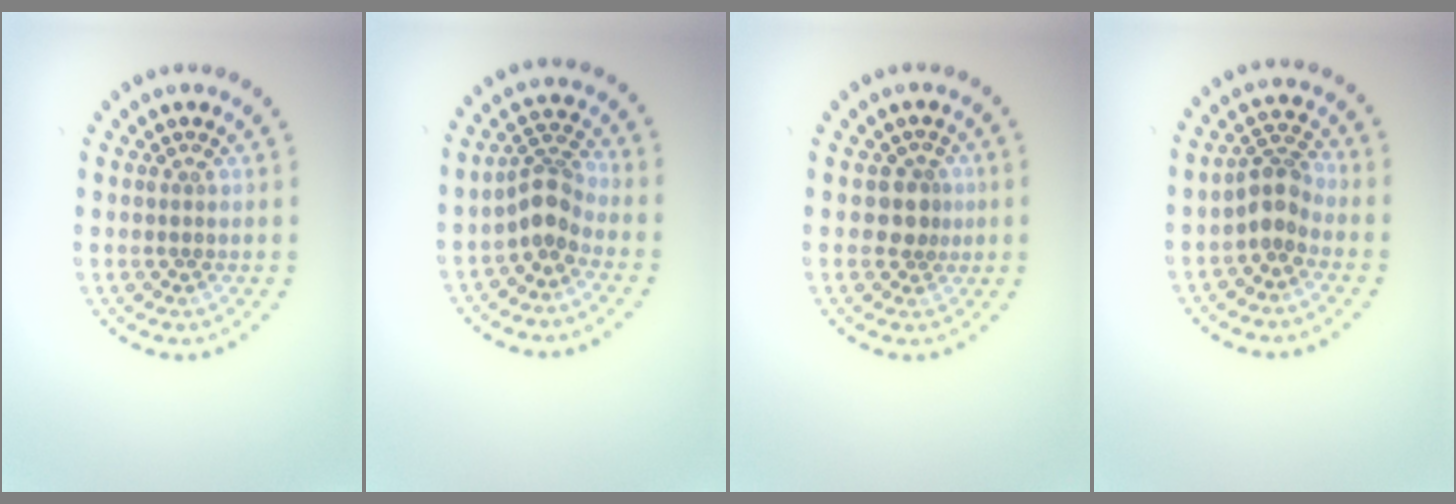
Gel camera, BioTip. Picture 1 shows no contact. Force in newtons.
{"total": 3.0, "press": 2.1, "slide": 2.1}
{"total": 2.1, "press": 1.6, "slide": 1.3}
{"total": 2.5, "press": 2.0, "slide": 1.6}